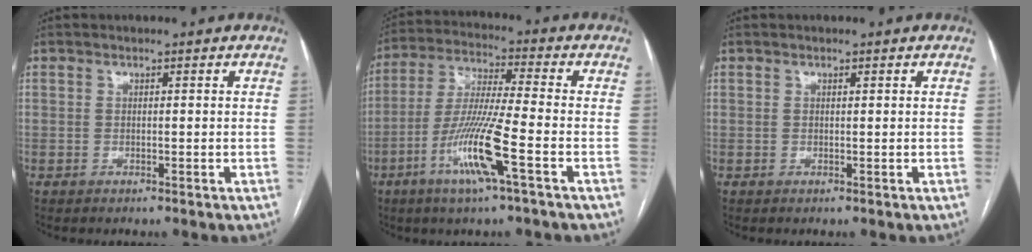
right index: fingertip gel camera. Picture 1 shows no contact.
{"total": 12.0, "force": [-5.1, -0.3, 10.9], "torque": [-0.220, -0.013, -0.100]}
{"total": 0.0}